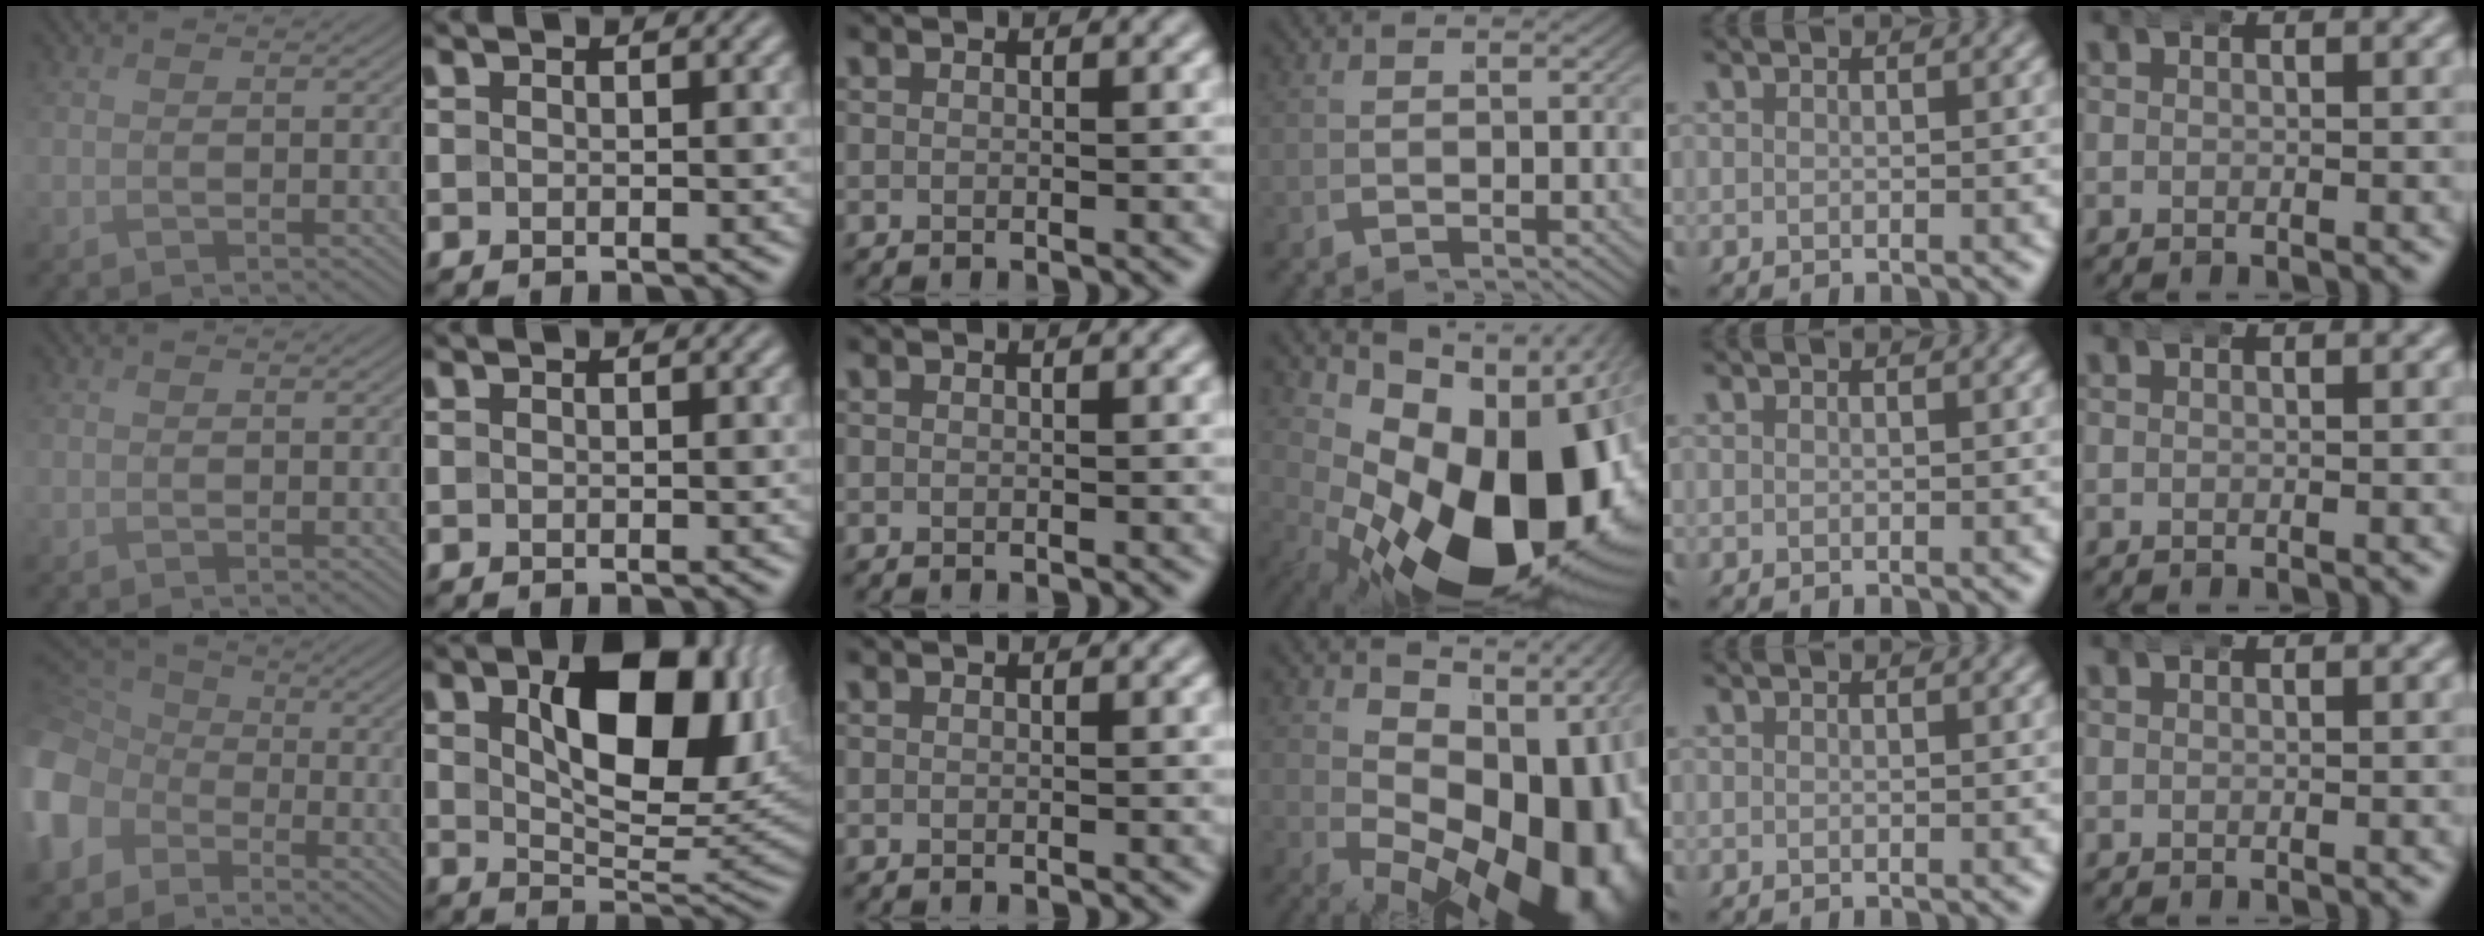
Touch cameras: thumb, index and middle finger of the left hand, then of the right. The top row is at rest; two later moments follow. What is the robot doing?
{"motion": "wrap", "object": "bandana"}